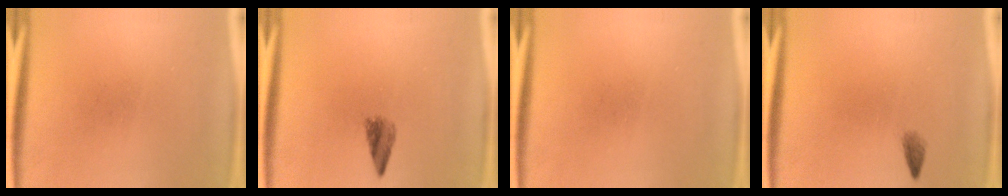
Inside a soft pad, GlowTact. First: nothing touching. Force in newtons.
{"total": 2.6}
{"total": 0.0}
{"total": 1.0}